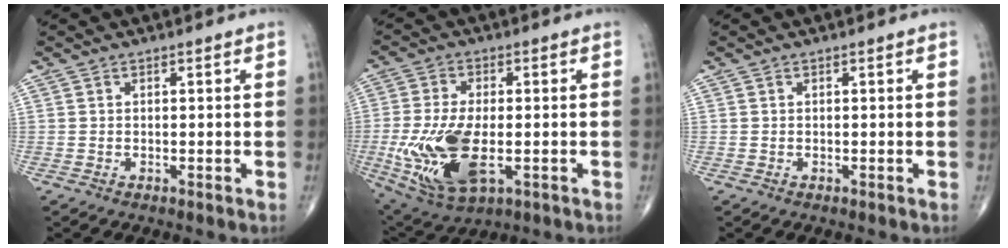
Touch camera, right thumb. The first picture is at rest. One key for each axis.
{"total": 15.8, "fx": -3.1, "fy": 7.8, "fz": 13.4, "tx": -0.282, "ty": -0.010, "tz": -0.041}
{"total": 0.0}